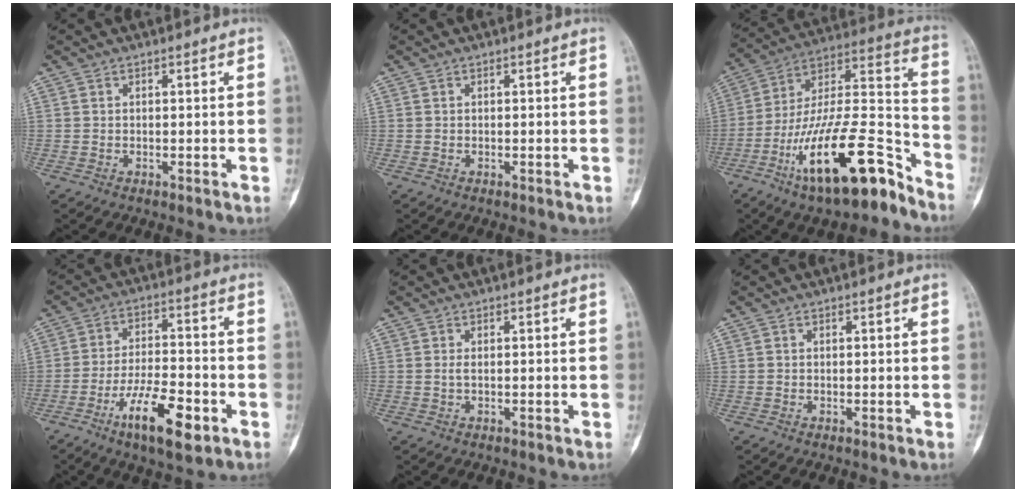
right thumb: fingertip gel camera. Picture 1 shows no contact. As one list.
[{"total": 0.0}, {"total": 23.5, "force": [-14.1, 7.0, 17.5], "torque": [-0.301, 0.086, -0.243]}, {"total": 12.1, "force": [-5.9, 4.0, 9.8], "torque": [-0.171, 0.024, -0.097]}, {"total": 0.8, "force": [0.0, 0.3, 0.7], "torque": [-0.019, -0.002, 0.001]}, {"total": 0.0}]